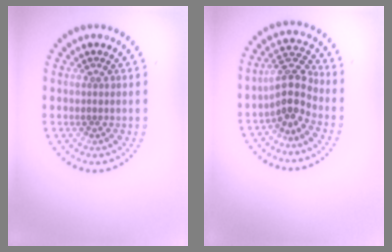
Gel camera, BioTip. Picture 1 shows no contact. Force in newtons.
{"total": 3.3, "press": 2.8, "slide": 1.7}